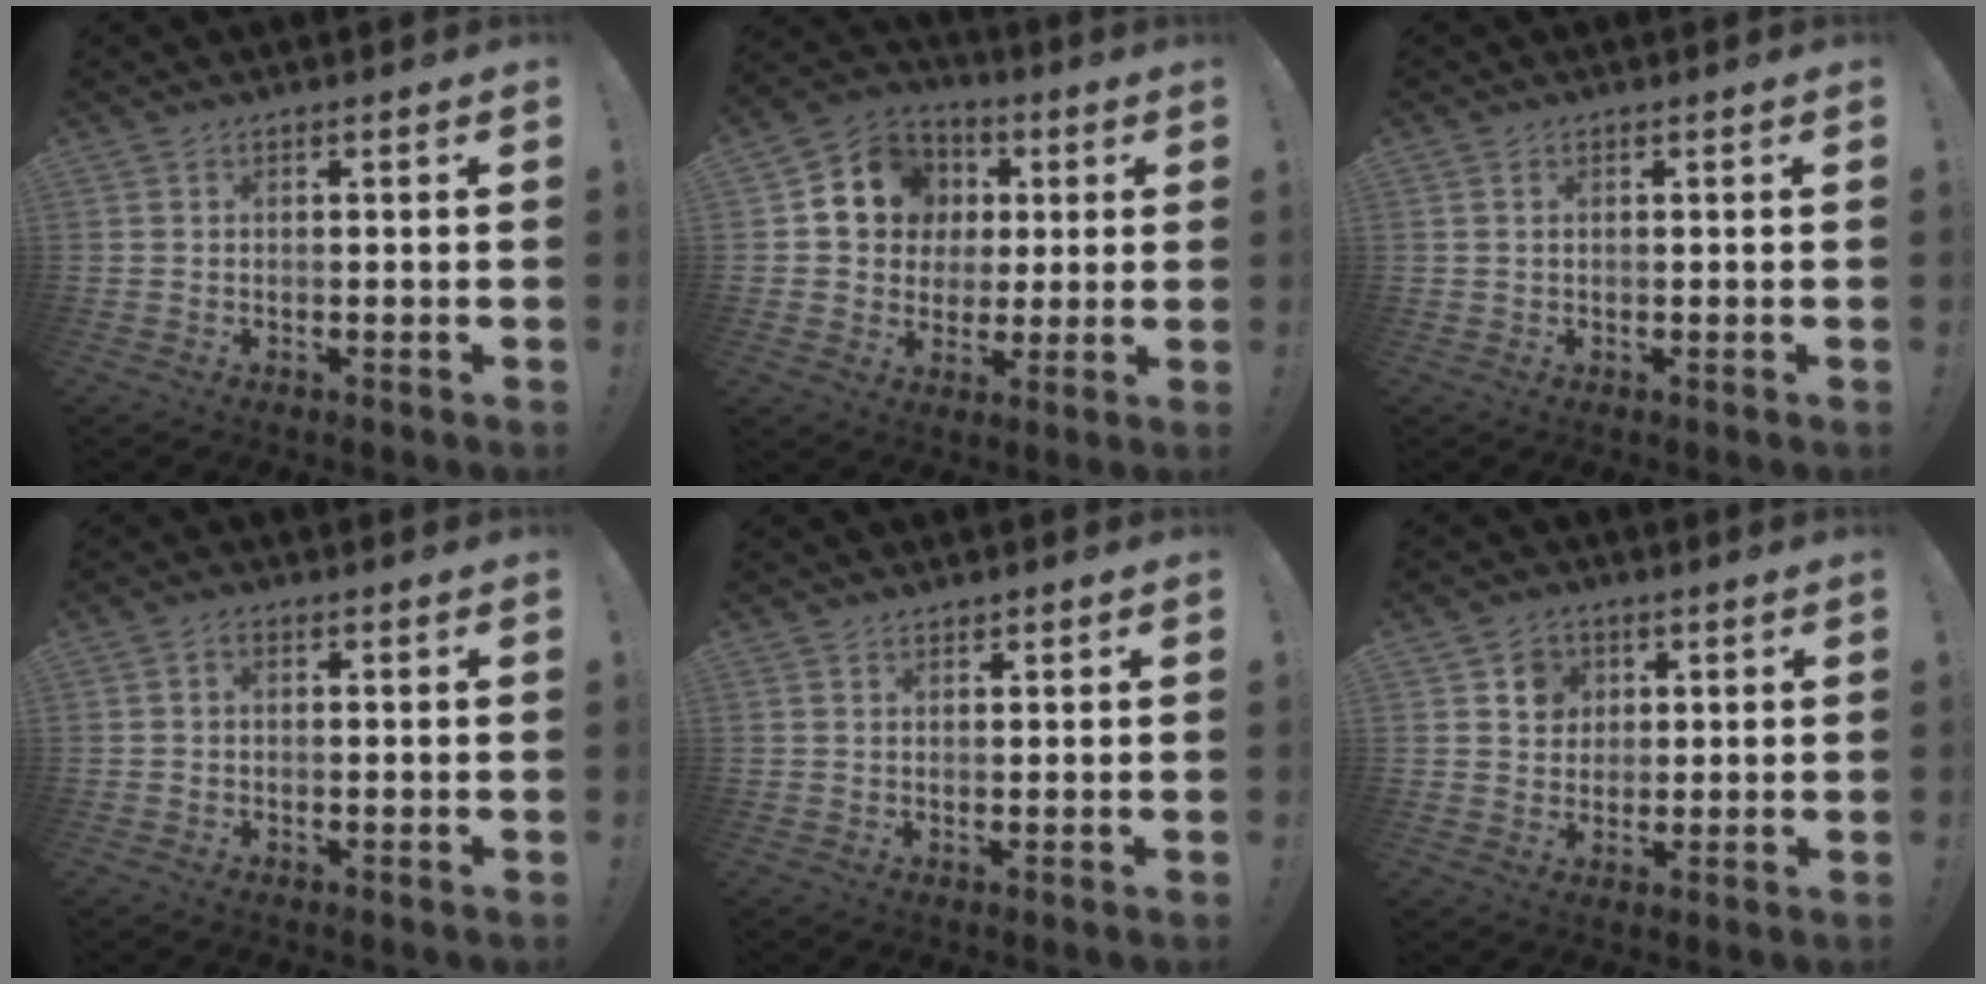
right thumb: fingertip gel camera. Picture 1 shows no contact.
{"total": 13.1, "force": [3.1, 11.8, 4.7], "torque": [-0.059, -0.006, 0.071]}
{"total": 0.8, "force": [0.4, 0.6, 0.4], "torque": [-0.011, 0.003, 0.009]}
{"total": 1.1, "force": [-0.3, 0.8, 0.7], "torque": [-0.016, 0.006, -0.006]}
{"total": 1.0, "force": [0.9, 0.4, 0.1], "torque": [0.014, -0.007, 0.015]}
{"total": 6.5, "force": [2.5, 5.8, 1.5], "torque": [-0.011, -0.014, 0.048]}